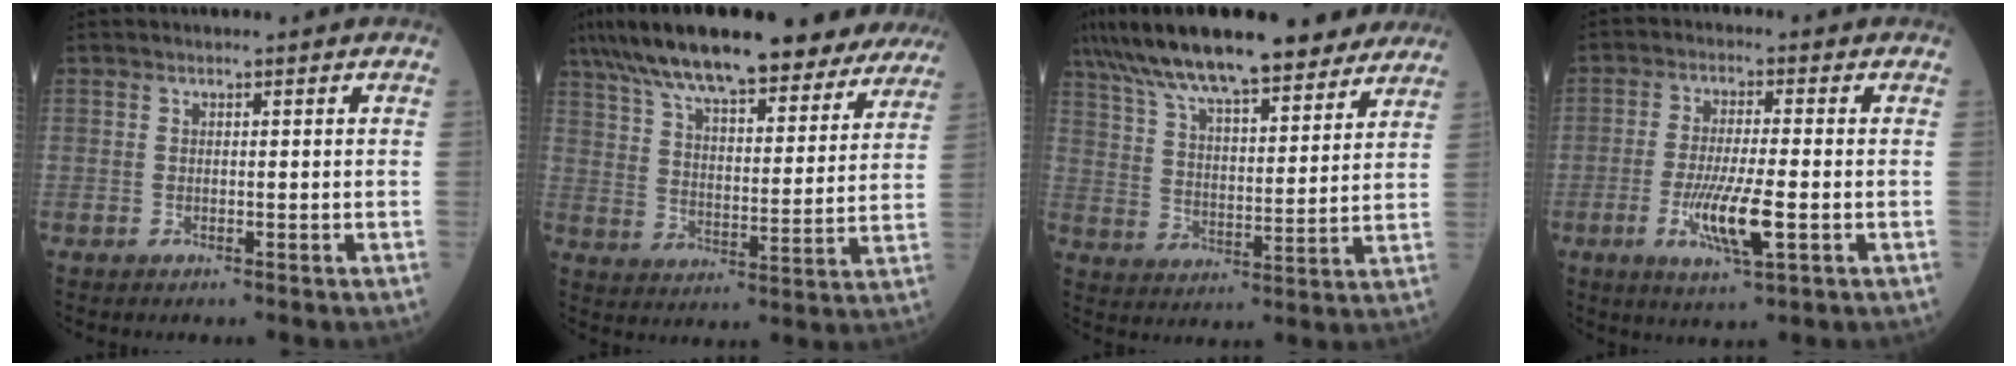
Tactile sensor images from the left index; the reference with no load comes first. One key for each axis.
{"total": 26.7, "fx": 22.1, "fy": 6.4, "fz": 13.5, "tx": -0.220, "ty": 0.028, "tz": 0.305}
{"total": 21.1, "fx": 17.1, "fy": 4.4, "fz": 11.6, "tx": -0.201, "ty": 0.036, "tz": 0.263}
{"total": 7.9, "fx": -2.3, "fy": 0.9, "fz": 7.5, "tx": -0.149, "ty": -0.017, "tz": -0.041}